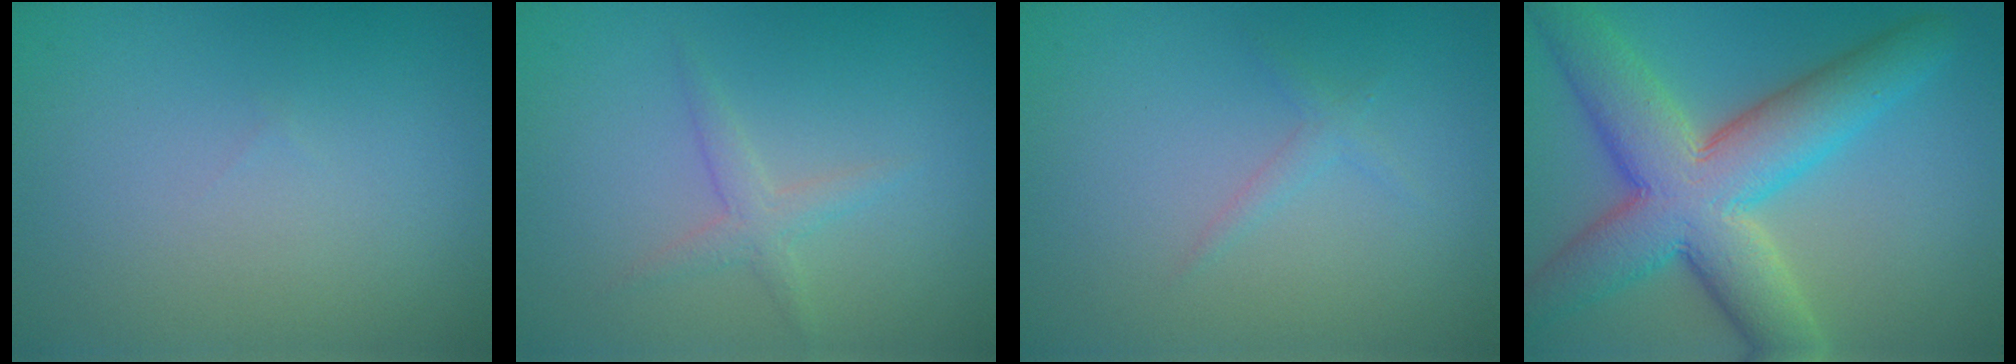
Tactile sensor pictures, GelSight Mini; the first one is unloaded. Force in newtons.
{"total": 1.6, "press": 1.6, "slide": 0.1}
{"total": 1.0, "press": 1.0, "slide": 0.0}
{"total": 10.6, "press": 10.5, "slide": 0.7}